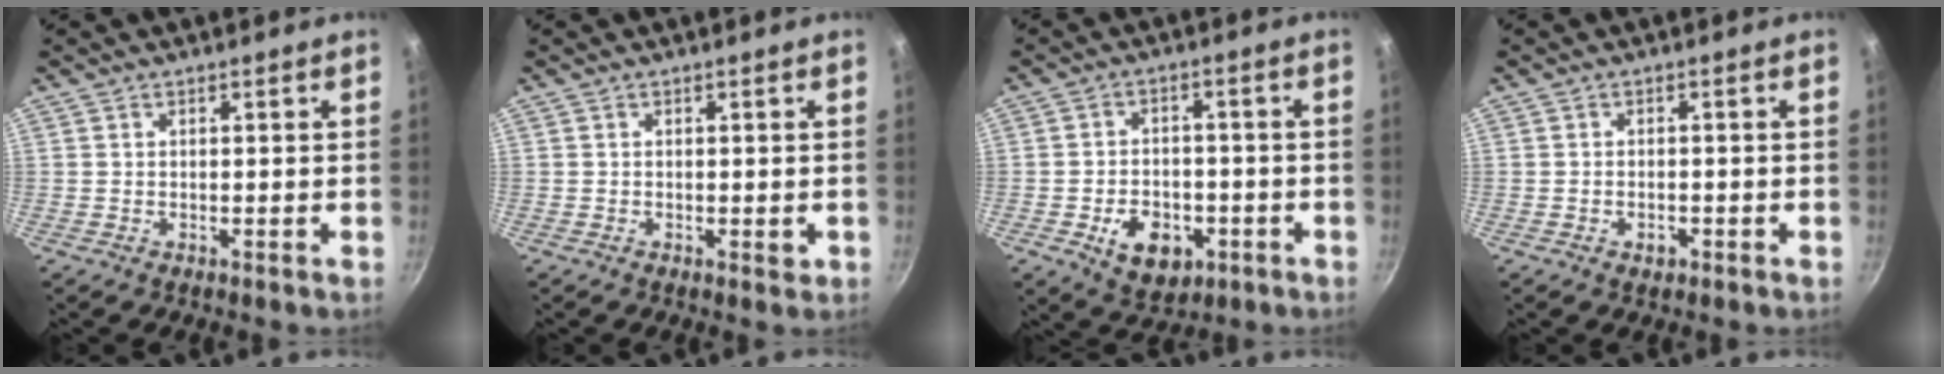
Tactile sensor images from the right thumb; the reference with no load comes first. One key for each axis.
{"total": 1.4, "fx": -0.3, "fy": 0.7, "fz": 1.2, "tx": -0.008, "ty": -0.001, "tz": -0.003}
{"total": 9.1, "fx": -3.3, "fy": 6.3, "fz": 5.6, "tx": -0.059, "ty": 0.017, "tz": -0.045}
{"total": 1.7, "fx": -0.8, "fy": 1.2, "fz": 0.9, "tx": -0.007, "ty": 0.007, "tz": -0.010}